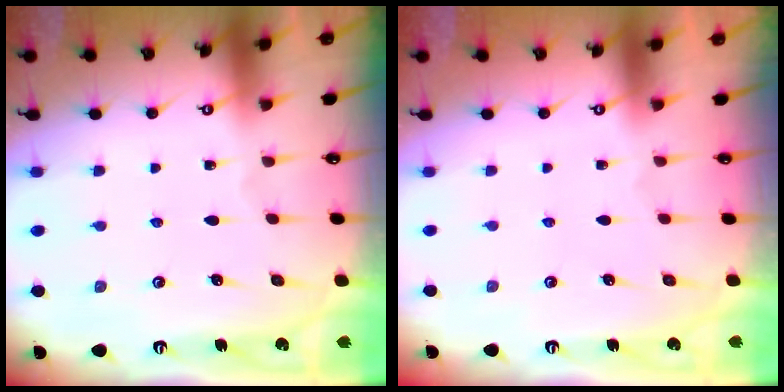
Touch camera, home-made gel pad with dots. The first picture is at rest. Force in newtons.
{"total": 1.5, "press": 1.4, "slide": 0.6}